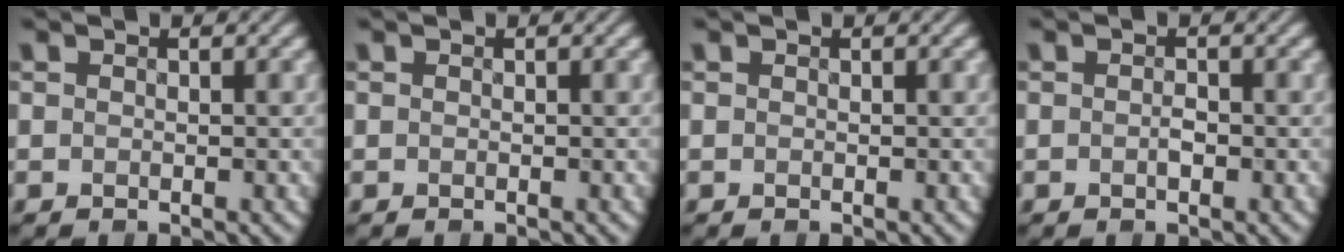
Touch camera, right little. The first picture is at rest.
{"total": 0.0}
{"total": 0.0}
{"total": 0.7, "force": [-0.2, 0.4, 0.6], "torque": [-0.014, 0.002, -0.004]}